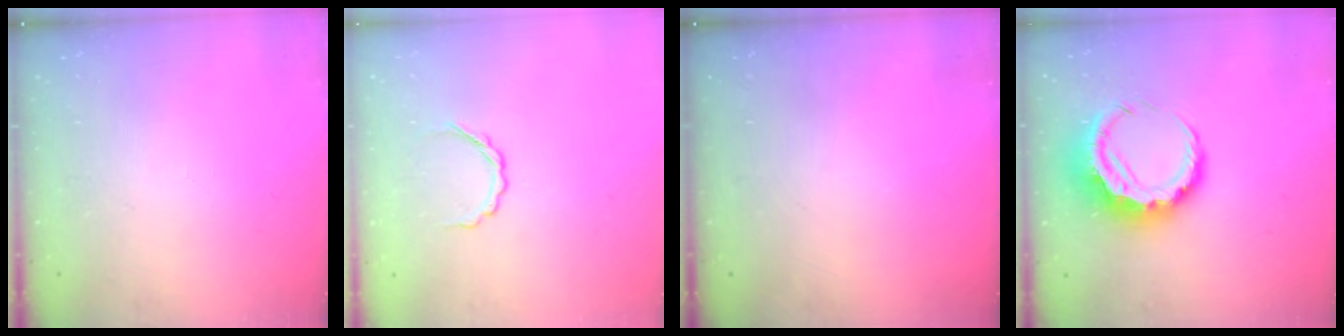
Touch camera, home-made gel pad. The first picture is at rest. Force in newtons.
{"total": 3.6, "press": 3.5, "slide": 0.8}
{"total": 0.0}
{"total": 10.3, "press": 10.1, "slide": 1.9}